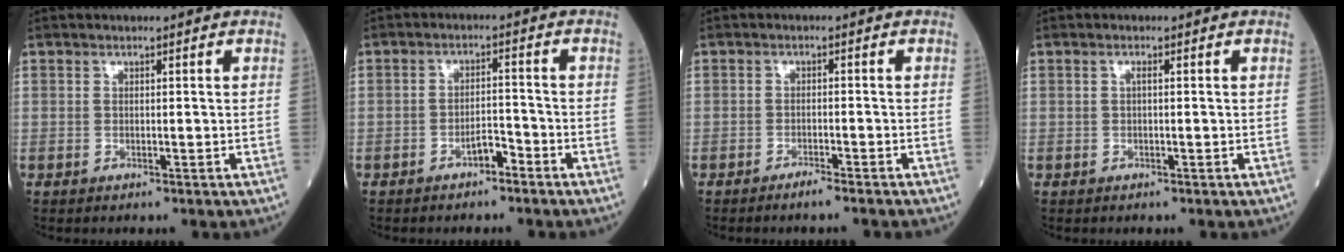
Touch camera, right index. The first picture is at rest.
{"total": 2.9, "force": [-2.1, 1.0, 1.7], "torque": [-0.026, 0.004, -0.038]}
{"total": 2.1, "force": [-1.8, -0.2, 1.1], "torque": [-0.021, -0.002, -0.030]}
{"total": 0.5, "force": [0.1, 0.0, 0.5], "torque": [-0.012, 0.001, 0.000]}